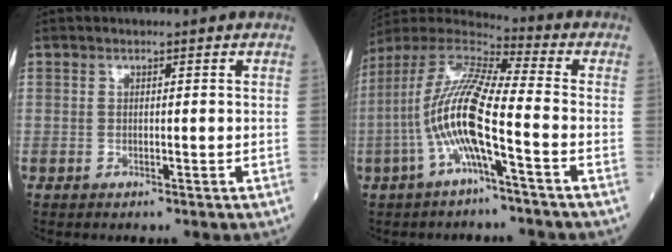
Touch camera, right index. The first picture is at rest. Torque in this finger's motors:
{"motor_torque": [0.62, -0.14, 1.05, 0.21]}